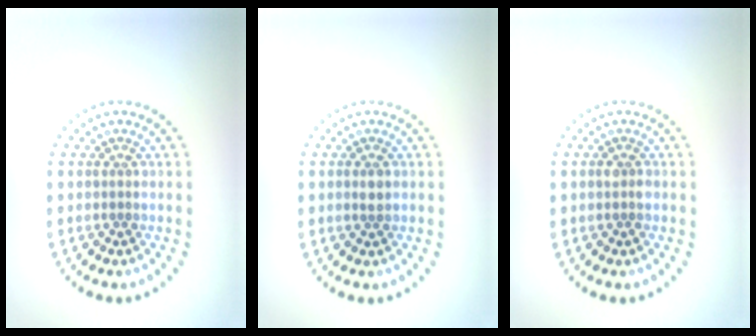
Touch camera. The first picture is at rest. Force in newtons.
{"total": 1.1, "press": 1.0, "slide": 0.4}
{"total": 1.2, "press": 1.0, "slide": 0.5}